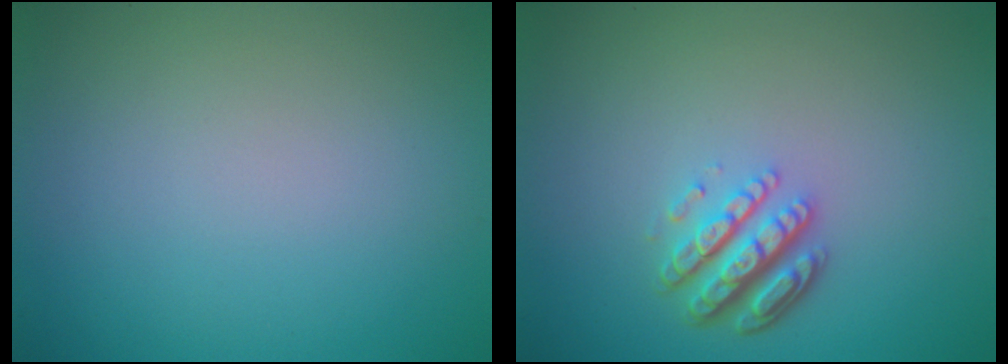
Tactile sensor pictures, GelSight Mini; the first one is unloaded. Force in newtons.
{"total": 4.4, "press": 3.3, "slide": 3.0}